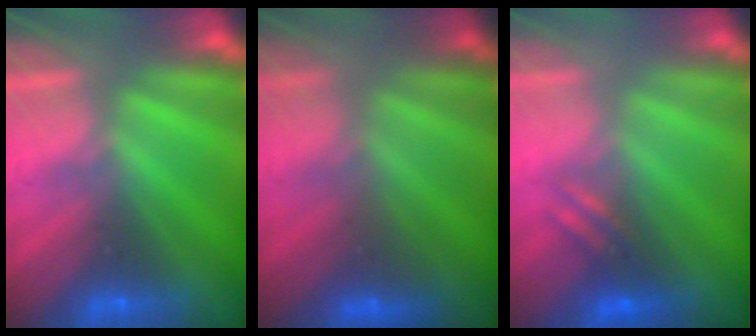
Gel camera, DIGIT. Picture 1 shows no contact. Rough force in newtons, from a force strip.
{"total": 2.4}
{"total": 2.5}